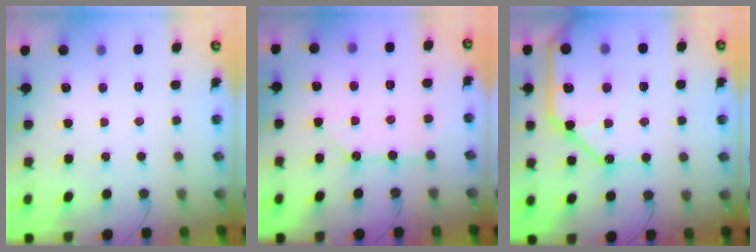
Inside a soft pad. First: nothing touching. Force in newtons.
{"total": 9.6, "press": 9.5, "slide": 1.0}
{"total": 21.1, "press": 20.9, "slide": 2.9}